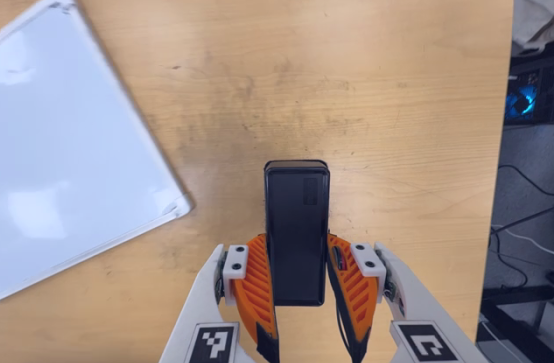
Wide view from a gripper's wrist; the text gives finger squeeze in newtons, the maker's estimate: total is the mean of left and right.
{"total": 5.2, "left": 3.7, "right": 6.8}